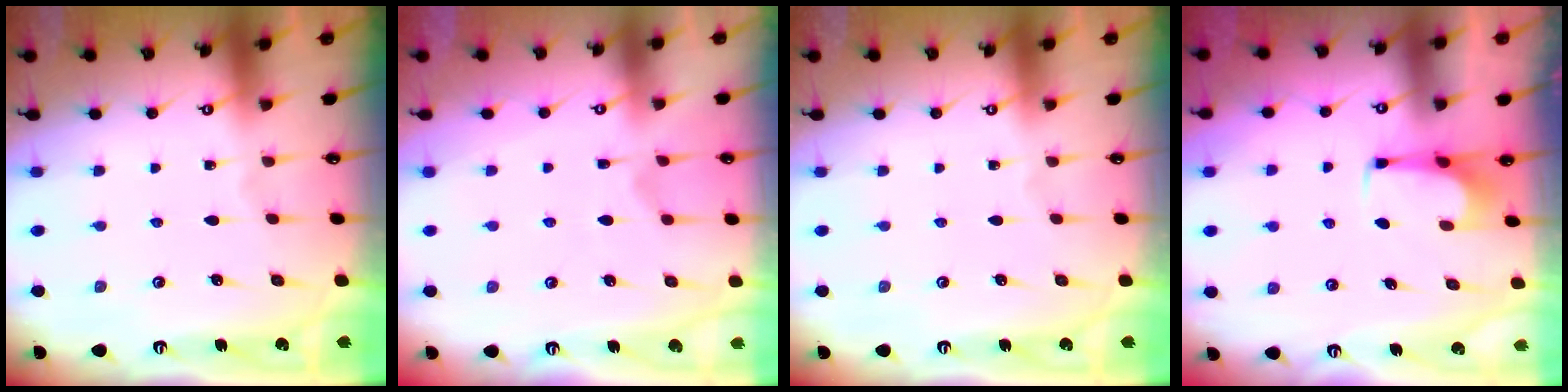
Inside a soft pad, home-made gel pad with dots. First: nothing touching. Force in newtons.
{"total": 4.8, "press": 4.6, "slide": 1.3}
{"total": 0.0}
{"total": 1.0, "press": 0.9, "slide": 0.3}